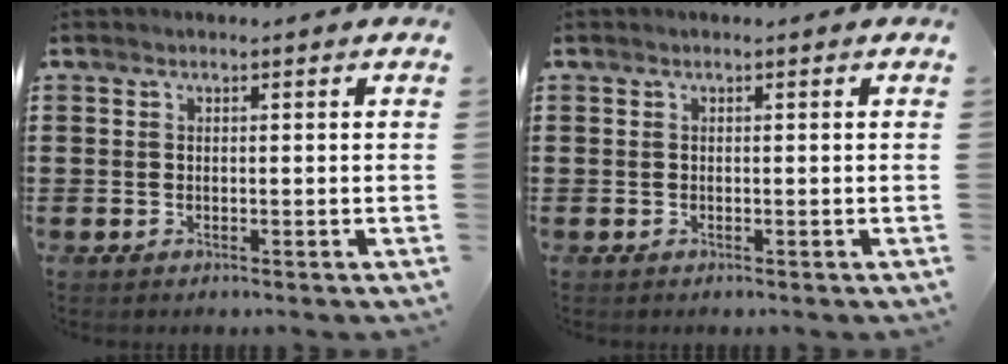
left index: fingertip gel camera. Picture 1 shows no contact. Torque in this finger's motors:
{"motor_torque": [-0.02, -0.01, 0.00, -0.01]}